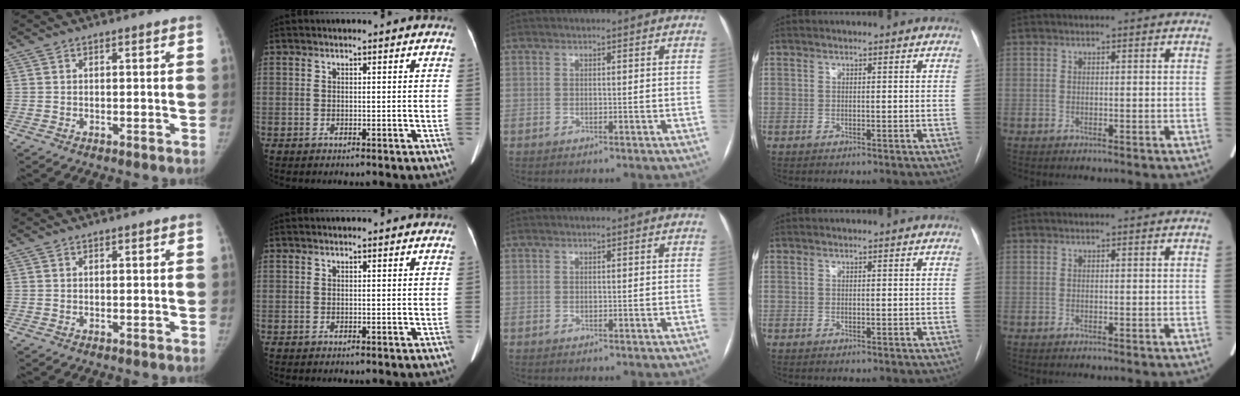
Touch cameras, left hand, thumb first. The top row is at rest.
{}